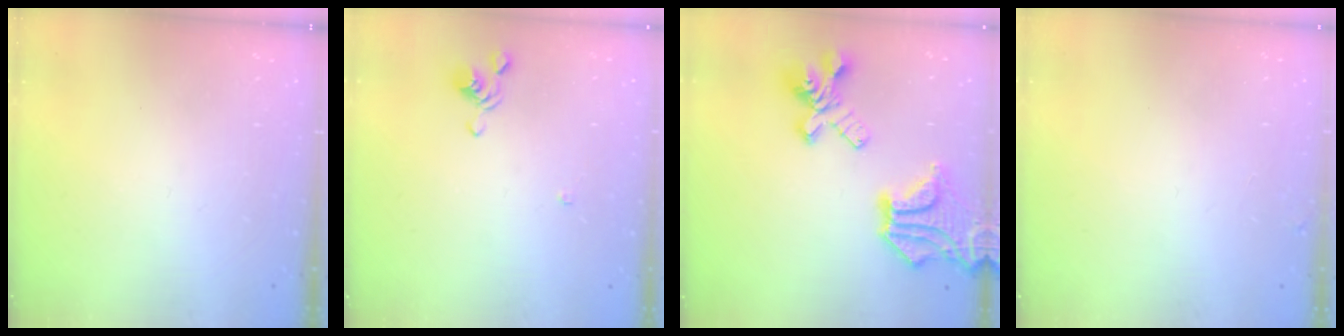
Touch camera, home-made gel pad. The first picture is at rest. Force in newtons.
{"total": 3.7, "press": 3.6, "slide": 0.7}
{"total": 13.2, "press": 12.7, "slide": 3.4}
{"total": 3.9, "press": 3.9, "slide": 0.3}